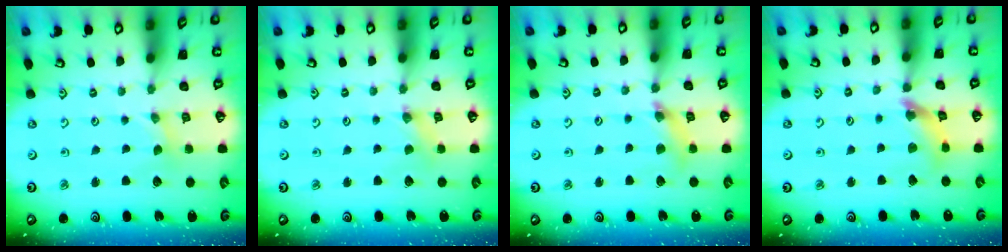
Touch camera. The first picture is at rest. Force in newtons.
{"total": 1.0, "press": 1.0, "slide": 0.2}
{"total": 7.8, "press": 7.7, "slide": 0.9}
{"total": 8.7, "press": 8.6, "slide": 1.0}